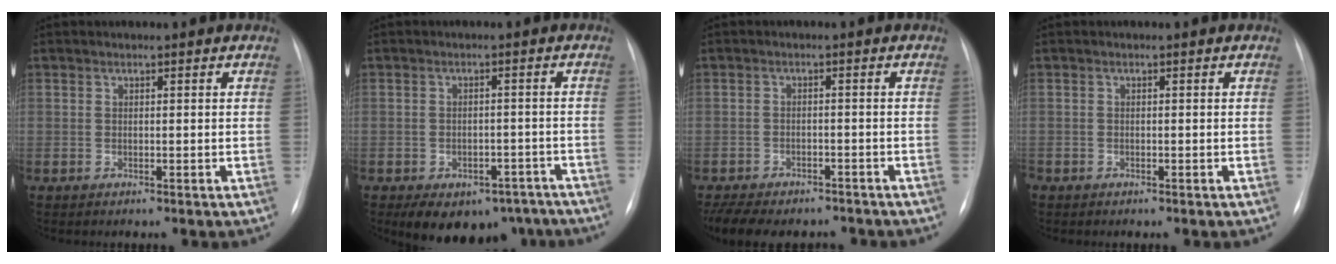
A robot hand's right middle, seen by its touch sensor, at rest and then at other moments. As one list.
[{"total": 12.0, "force": [-8.4, 7.3, 4.7], "torque": [-0.065, 0.013, -0.103]}, {"total": 12.4, "force": [-10.4, 4.9, 4.6], "torque": [-0.098, 0.002, -0.140]}, {"total": 0.5, "force": [-0.4, 0.3, 0.1], "torque": [-0.003, 0.002, -0.008]}]